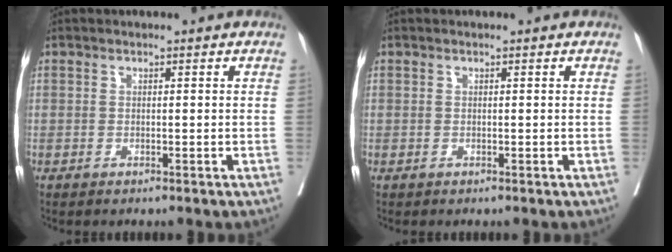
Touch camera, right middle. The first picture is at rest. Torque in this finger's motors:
{"motor_torque": [0.00, 0.00, -0.01, -0.02]}